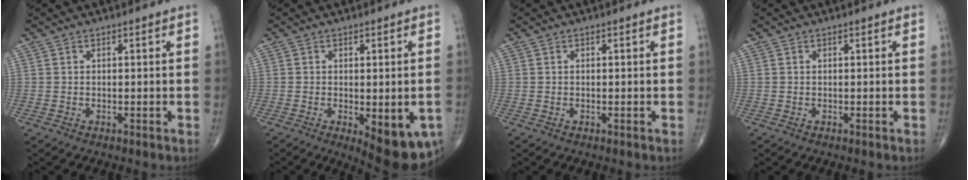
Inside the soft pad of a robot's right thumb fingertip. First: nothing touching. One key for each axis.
{"total": 11.5, "fx": -4.0, "fy": 4.4, "fz": 9.9, "tx": -0.121, "ty": -0.005, "tz": -0.042}
{"total": 0.0}
{"total": 0.0}